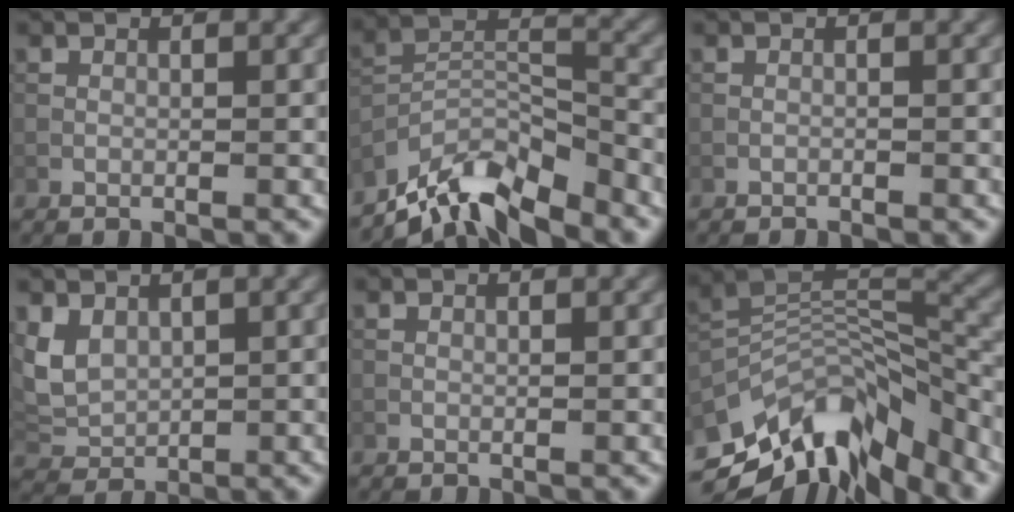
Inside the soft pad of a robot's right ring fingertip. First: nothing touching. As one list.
[{"total": 8.6, "force": [-7.0, 2.8, 4.2], "torque": [-0.071, -0.001, -0.141]}, {"total": 0.7, "force": [-0.6, 0.0, 0.2], "torque": [-0.001, 0.002, -0.013]}, {"total": 3.8, "force": [2.0, 2.4, 2.1], "torque": [-0.051, -0.002, 0.041]}, {"total": 0.0}, {"total": 11.4, "force": [-7.7, 4.7, 7.0], "torque": [-0.136, 0.032, -0.137]}]